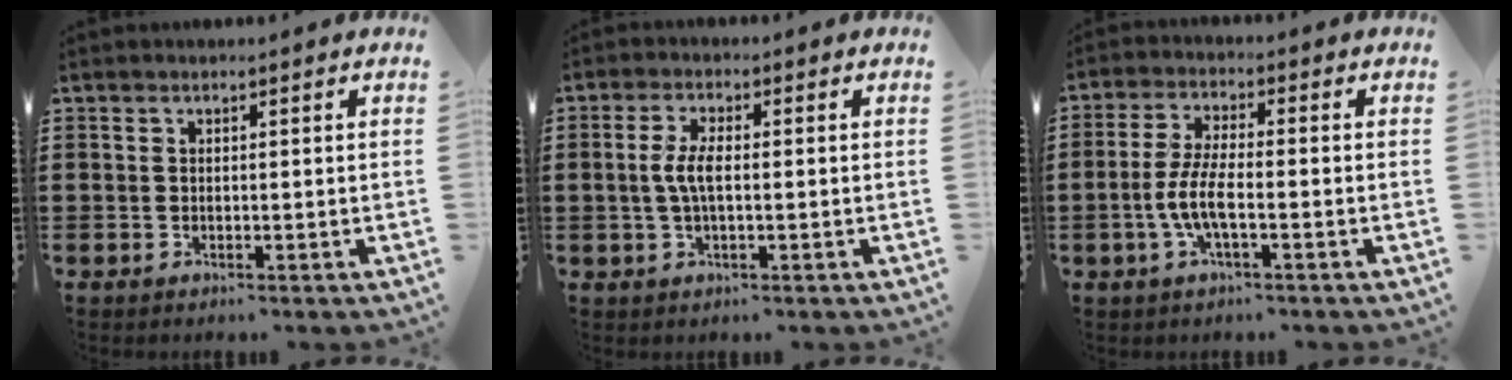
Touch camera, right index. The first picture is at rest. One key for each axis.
{"total": 4.0, "fx": -0.2, "fy": 1.3, "fz": 3.8, "tx": -0.083, "ty": -0.002, "tz": -0.010}
{"total": 6.0, "fx": -1.9, "fy": 1.6, "fz": 5.5, "tx": -0.128, "ty": -0.010, "tz": -0.044}